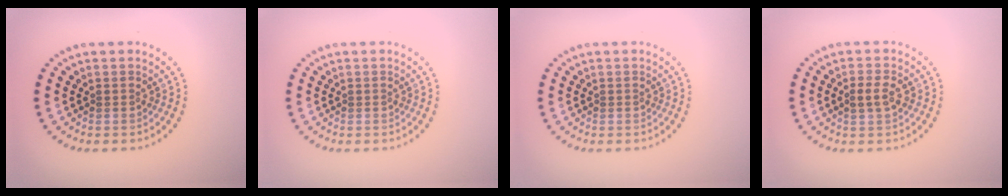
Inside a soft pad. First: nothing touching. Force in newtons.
{"total": 0.0}
{"total": 0.0}
{"total": 1.8, "press": 1.8, "slide": 0.4}